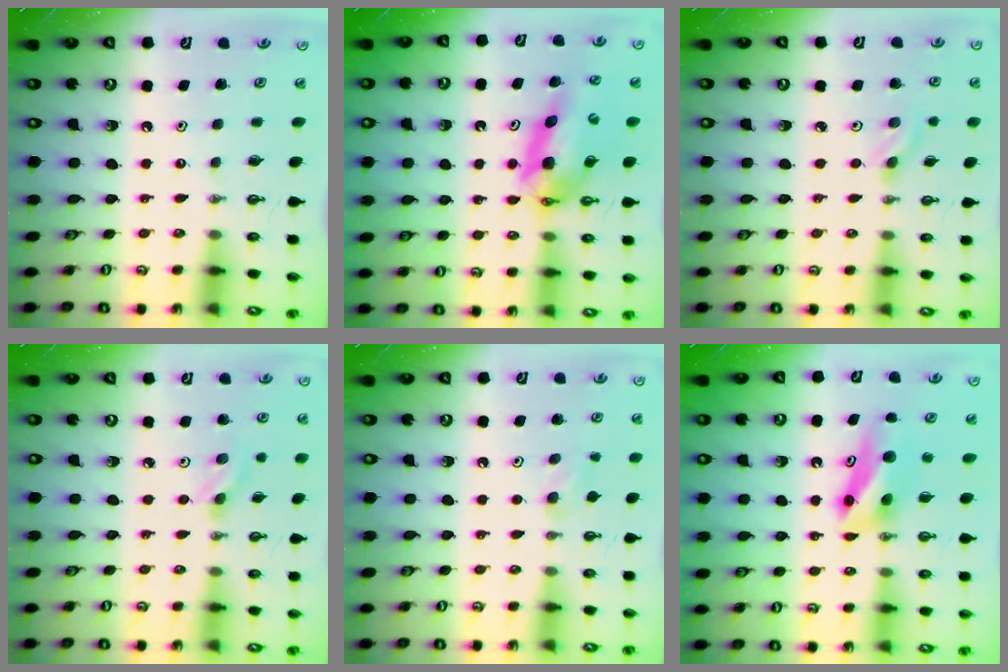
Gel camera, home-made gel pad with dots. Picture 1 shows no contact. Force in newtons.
{"total": 11.3, "press": 11.2, "slide": 1.0}
{"total": 3.8, "press": 3.4, "slide": 1.6}
{"total": 5.3, "press": 4.6, "slide": 2.6}
{"total": 4.9, "press": 4.8, "slide": 1.0}
{"total": 7.8, "press": 7.4, "slide": 2.5}